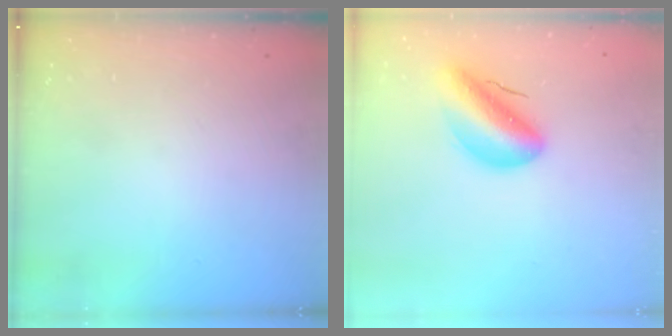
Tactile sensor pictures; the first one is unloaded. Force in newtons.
{"total": 10.7, "press": 10.4, "slide": 2.8}